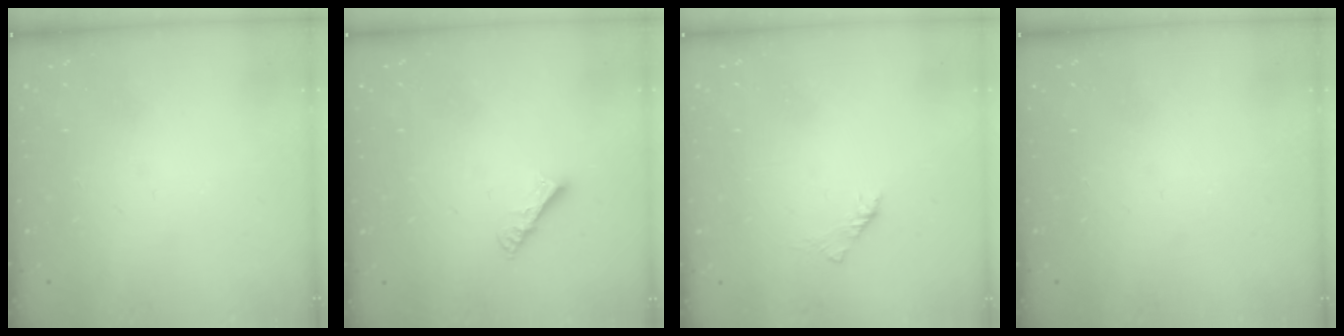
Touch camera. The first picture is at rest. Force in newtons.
{"total": 4.7, "press": 4.7, "slide": 0.0}
{"total": 1.6, "press": 1.4, "slide": 0.6}
{"total": 0.0}